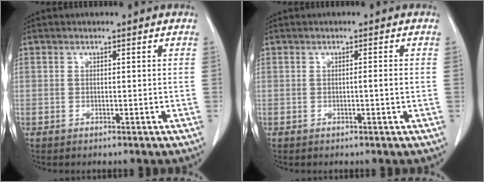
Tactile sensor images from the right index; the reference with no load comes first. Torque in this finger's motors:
{"motor_torque": [0.28, -0.23, 0.01, 0.01]}